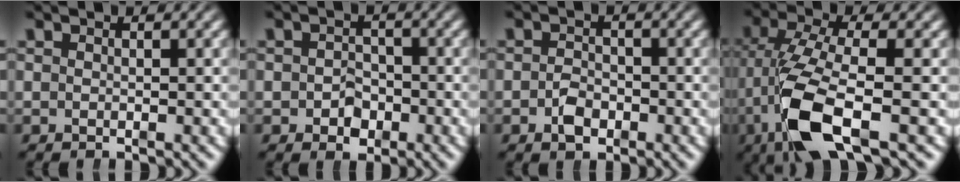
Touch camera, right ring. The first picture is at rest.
{"total": 2.6, "force": [-1.2, 2.0, 1.3], "torque": [-0.001, -0.010, -0.018]}
{"total": 2.0, "force": [-1.3, 1.2, 1.0], "torque": [-0.016, -0.012, -0.020]}
{"total": 7.9, "force": [-1.4, 3.2, 7.1], "torque": [-0.152, -0.027, -0.011]}